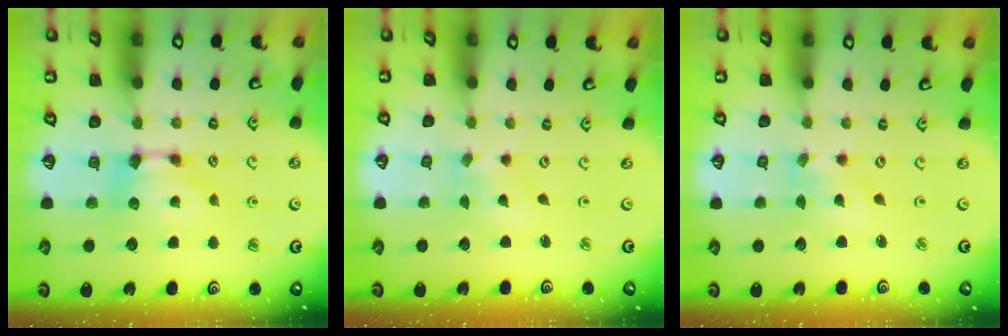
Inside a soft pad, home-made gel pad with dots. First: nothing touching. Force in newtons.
{"total": 3.9, "press": 3.8, "slide": 0.8}
{"total": 2.8, "press": 2.6, "slide": 1.0}